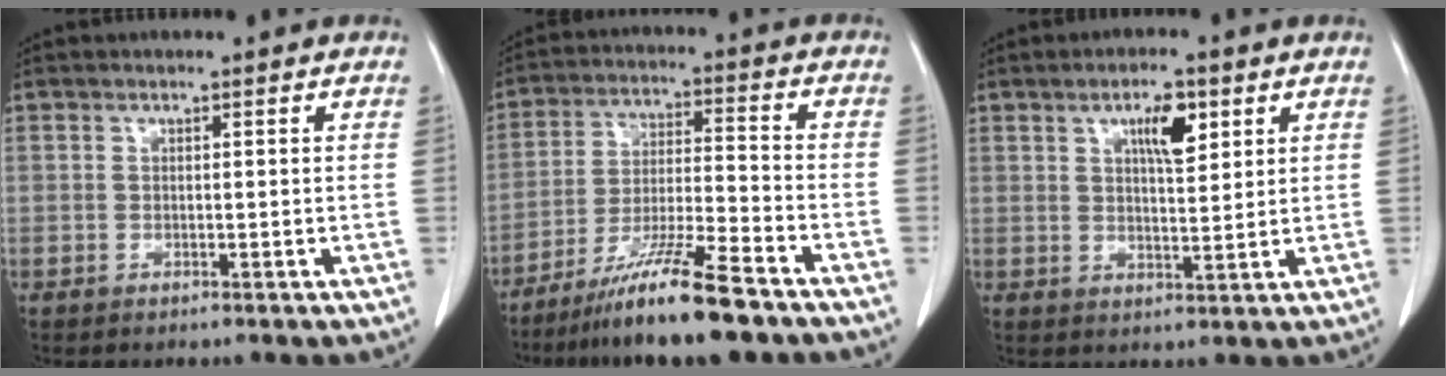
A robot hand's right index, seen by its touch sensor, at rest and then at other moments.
{"total": 12.6, "force": [-9.3, 0.0, 8.5], "torque": [-0.154, -0.028, -0.168]}
{"total": 5.5, "force": [2.6, 1.6, 4.6], "torque": [-0.078, 0.001, 0.044]}